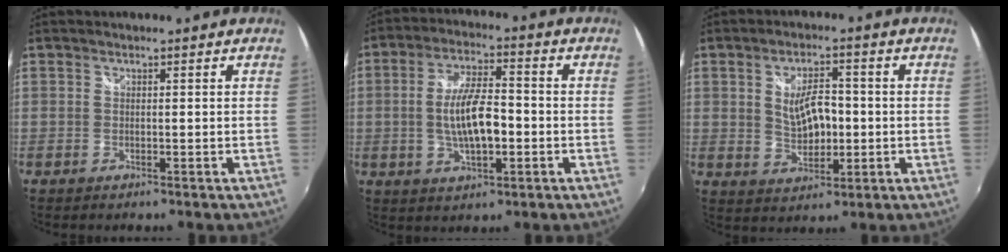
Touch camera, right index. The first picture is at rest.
{"total": 10.1, "force": [-1.6, 3.5, 9.3], "torque": [-0.180, 0.002, -0.023]}
{"total": 7.6, "force": [0.2, 3.9, 6.5], "torque": [-0.116, 0.003, 0.014]}